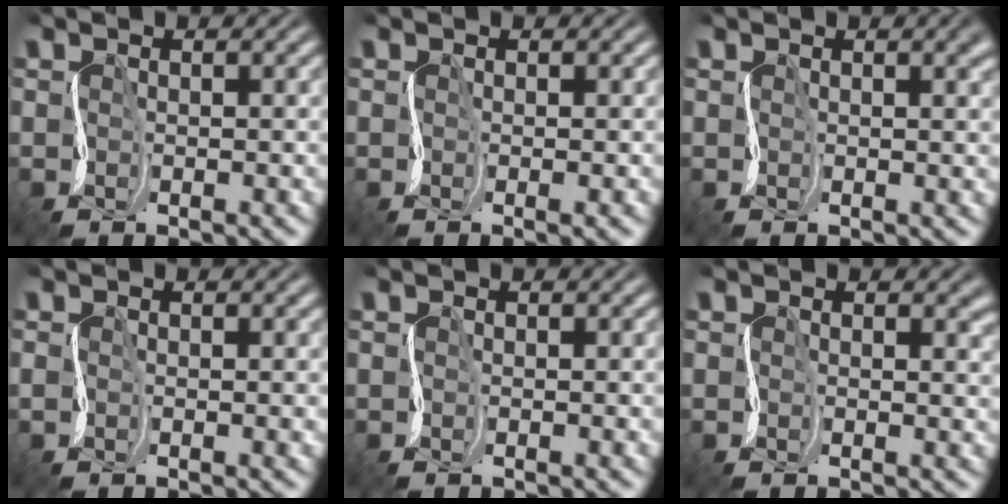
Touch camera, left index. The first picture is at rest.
{"total": 0.6, "force": [0.0, 0.0, 0.6], "torque": [-0.007, 0.000, 0.000]}
{"total": 2.2, "force": [0.7, 0.9, 1.8], "torque": [-0.015, 0.002, 0.008]}
{"total": 0.6, "force": [0.1, 0.2, 0.5], "torque": [-0.010, -0.002, 0.002]}
{"total": 0.0}
{"total": 2.6, "force": [0.6, 1.6, 1.9], "torque": [-0.013, 0.001, 0.007]}